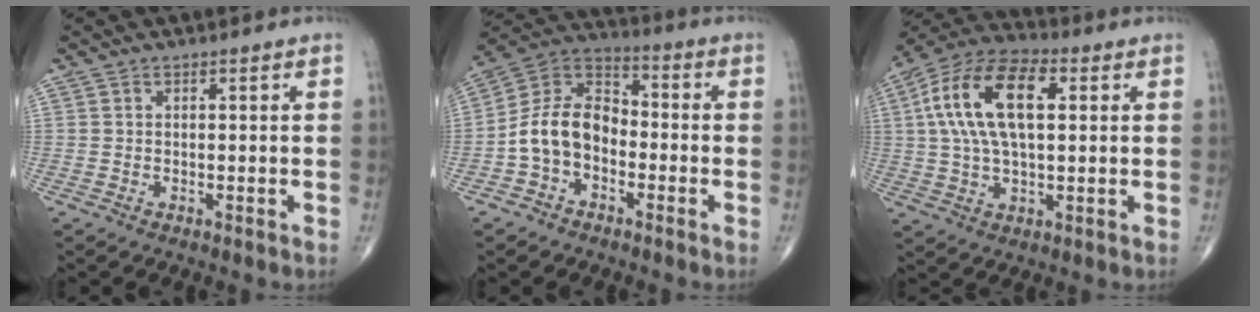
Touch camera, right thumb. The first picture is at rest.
{"total": 11.8, "force": [-3.2, 8.4, 7.6], "torque": [-0.124, 0.048, -0.073]}
{"total": 16.7, "force": [3.5, 8.2, 14.1], "torque": [-0.275, 0.025, 0.058]}